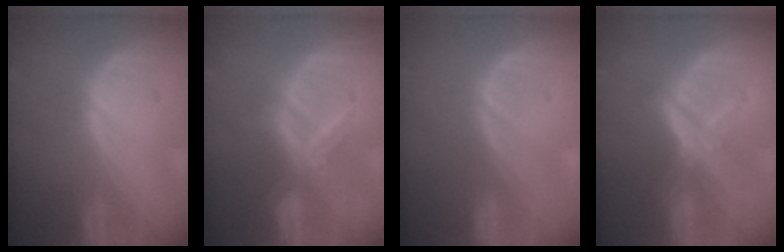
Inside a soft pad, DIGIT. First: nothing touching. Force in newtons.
{"total": 5.9, "press": 5.9, "slide": 0.8}
{"total": 0.0}
{"total": 6.0, "press": 5.4, "slide": 2.5}